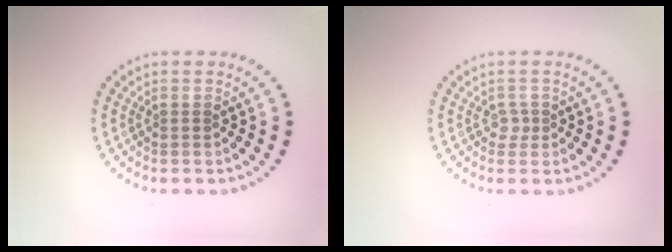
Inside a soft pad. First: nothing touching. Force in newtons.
{"total": 0.9, "press": 0.7, "slide": 0.5}